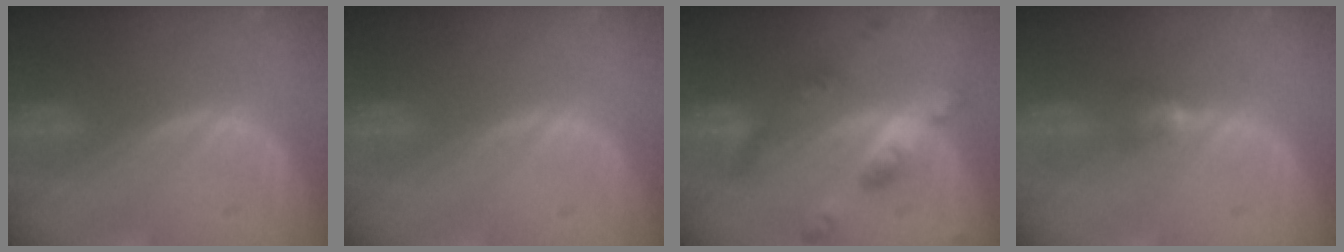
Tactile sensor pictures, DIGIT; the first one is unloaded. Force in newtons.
{"total": 0.0}
{"total": 7.5, "press": 7.5, "slide": 0.6}
{"total": 2.8, "press": 2.7, "slide": 0.9}